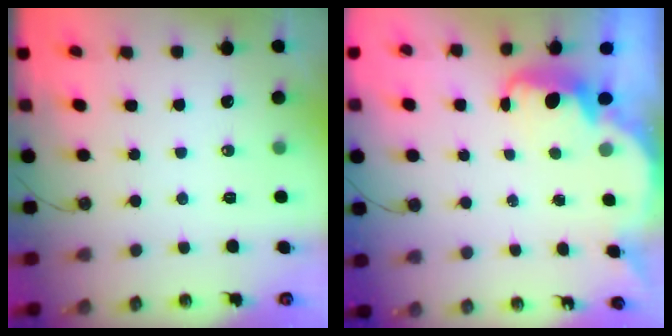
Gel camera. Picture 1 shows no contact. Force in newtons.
{"total": 2.6, "press": 2.5, "slide": 0.6}